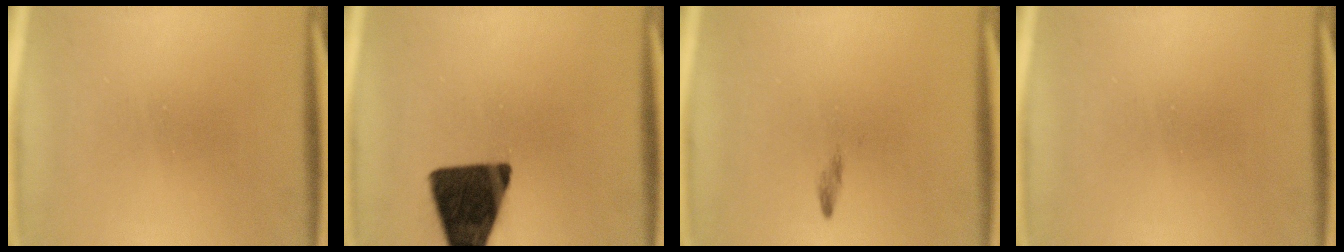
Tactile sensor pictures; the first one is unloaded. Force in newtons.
{"total": 17.0}
{"total": 0.7}
{"total": 0.0}